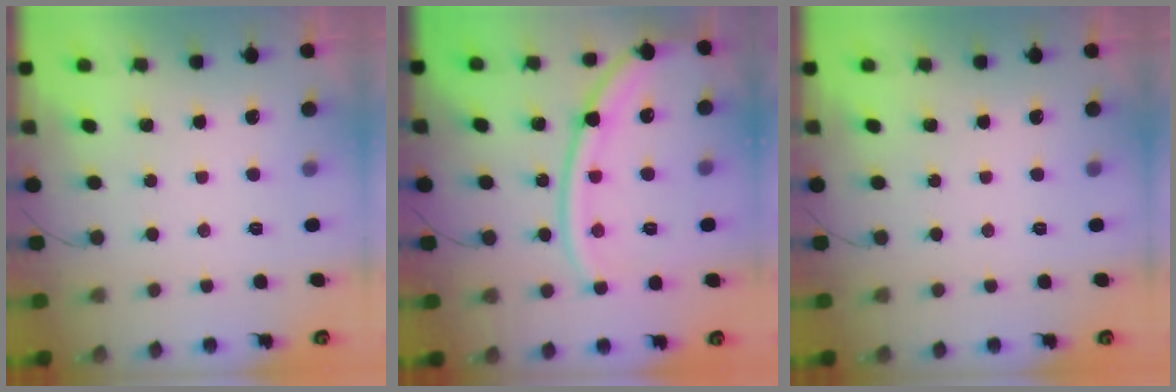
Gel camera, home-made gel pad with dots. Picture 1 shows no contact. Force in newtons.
{"total": 16.2, "press": 16.2, "slide": 1.0}
{"total": 0.0}